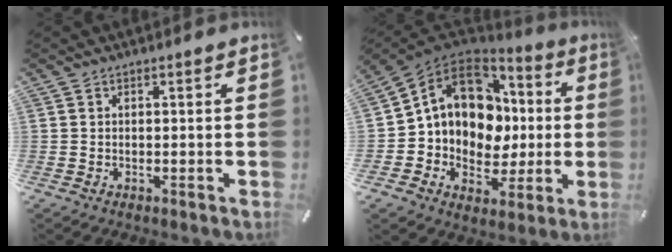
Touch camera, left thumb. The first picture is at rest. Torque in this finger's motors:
{"motor_torque": [1.06, 3.20, 1.71, 1.06, 0.28]}